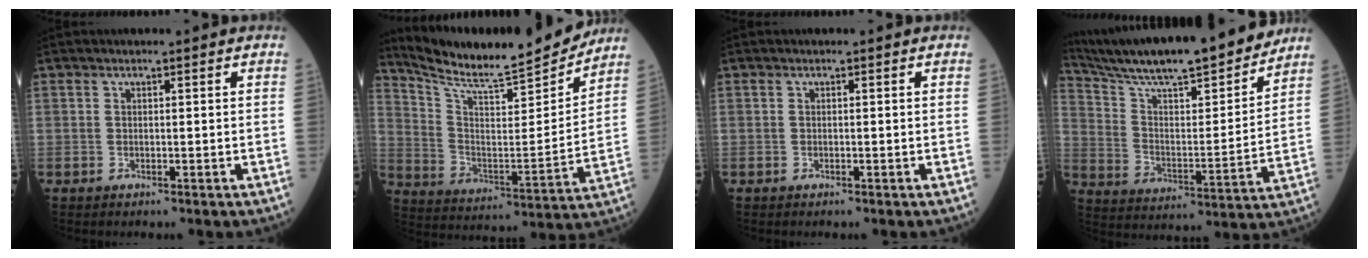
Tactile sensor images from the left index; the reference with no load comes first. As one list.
[{"total": 19.5, "force": [18.0, 0.9, 7.4], "torque": [-0.139, -0.039, 0.282]}, {"total": 0.0}, {"total": 22.8, "force": [20.2, 1.7, 10.3], "torque": [-0.183, -0.015, 0.313]}]